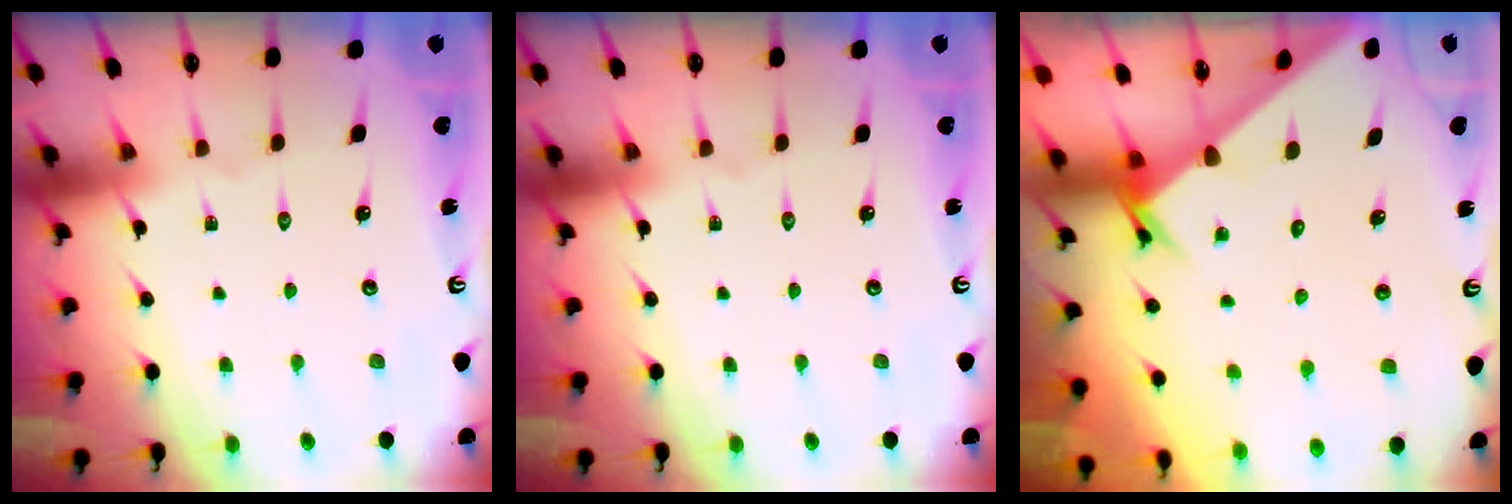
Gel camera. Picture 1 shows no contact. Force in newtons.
{"total": 0.0}
{"total": 2.7, "press": 2.7, "slide": 0.1}